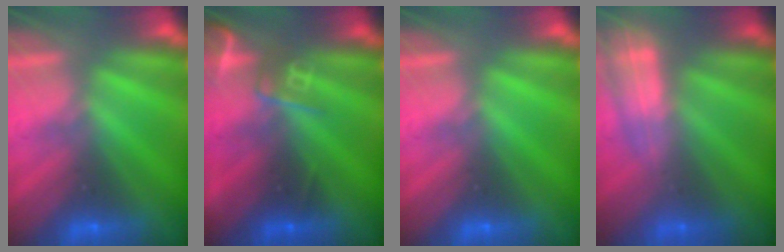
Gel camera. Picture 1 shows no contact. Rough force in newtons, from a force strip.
{"total": 2.7}
{"total": 0.0}
{"total": 2.6}